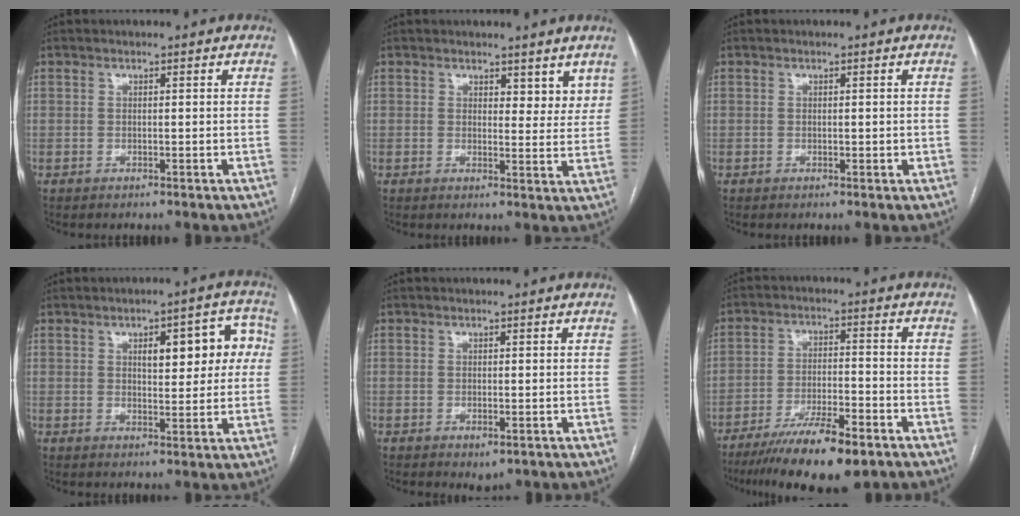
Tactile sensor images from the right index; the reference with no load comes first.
{"total": 4.3, "force": [3.2, 2.1, 1.9], "torque": [-0.009, -0.007, 0.042]}
{"total": 1.1, "force": [0.0, 0.6, 0.9], "torque": [-0.013, 0.001, 0.002]}
{"total": 9.1, "force": [2.2, 3.5, 8.1], "torque": [-0.092, 0.028, 0.028]}
{"total": 1.9, "force": [-0.9, 0.8, 1.4], "torque": [-0.020, -0.004, -0.005]}
{"total": 13.0, "force": [-9.1, 2.3, 9.0], "torque": [-0.156, -0.026, -0.152]}